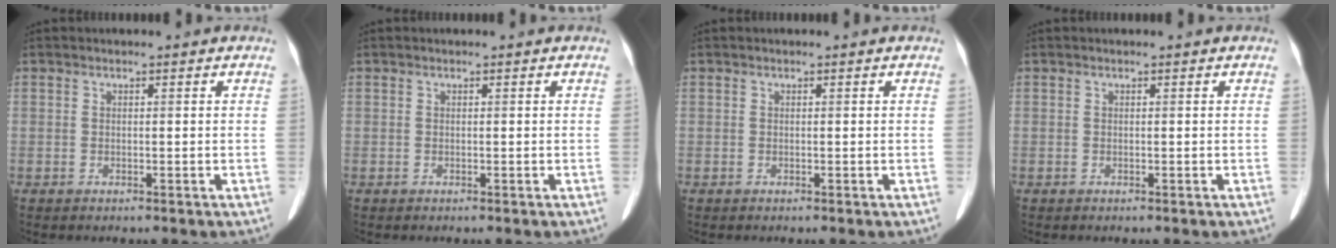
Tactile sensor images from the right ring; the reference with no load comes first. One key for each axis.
{"total": 0.0}
{"total": 0.0}
{"total": 0.0}